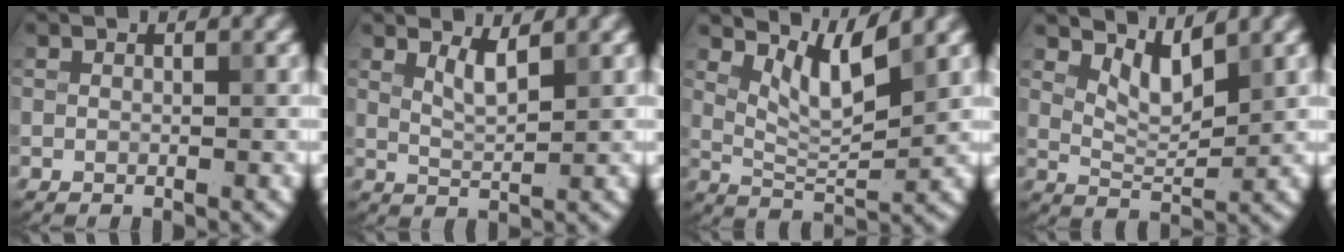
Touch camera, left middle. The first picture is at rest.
{"total": 2.1, "force": [1.4, 0.5, 1.5], "torque": [-0.027, -0.006, 0.028]}
{"total": 4.3, "force": [2.5, 1.0, 3.3], "torque": [-0.069, -0.011, 0.052]}
{"total": 3.2, "force": [2.1, 1.0, 2.1], "torque": [-0.044, -0.010, 0.041]}